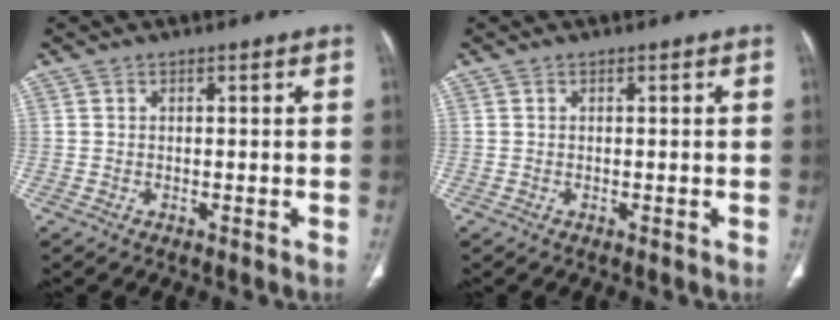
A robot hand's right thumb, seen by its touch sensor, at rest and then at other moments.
{"total": 0.0}